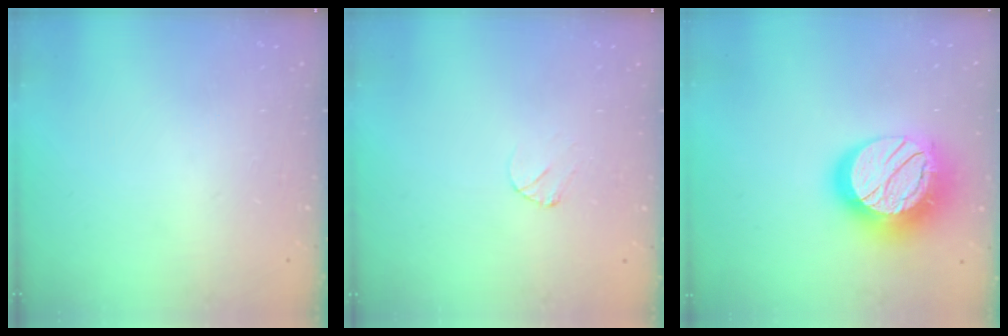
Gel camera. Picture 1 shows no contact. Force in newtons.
{"total": 3.0, "press": 3.0, "slide": 0.3}
{"total": 21.0, "press": 20.9, "slide": 1.0}